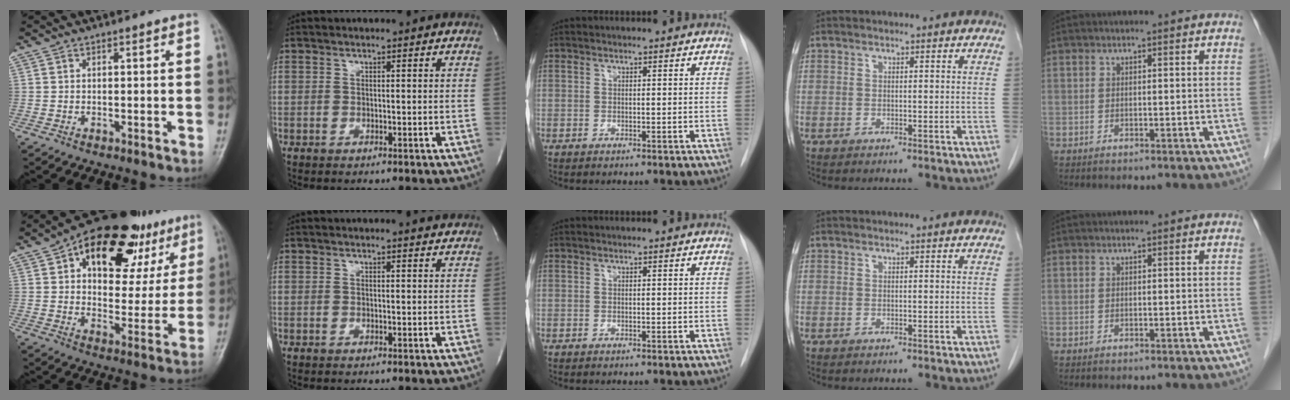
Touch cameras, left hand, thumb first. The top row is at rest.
{"thumb": {"total": 24.0, "force": [12.3, 12.8, 16.2], "torque": [-0.182, -0.006, 0.179]}, "index": {"total": 1.3, "force": [1.3, -0.1, 0.1], "torque": [-0.008, -0.007, 0.009]}}